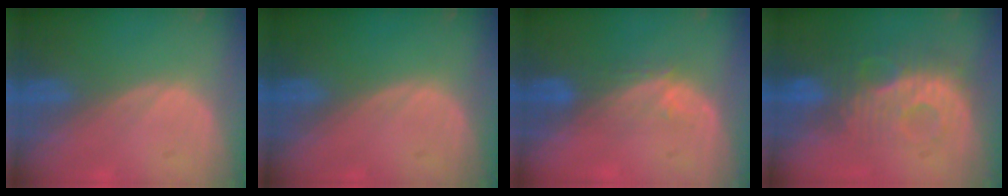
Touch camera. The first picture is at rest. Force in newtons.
{"total": 0.0}
{"total": 3.8, "press": 3.4, "slide": 1.6}
{"total": 9.3, "press": 8.3, "slide": 4.2}